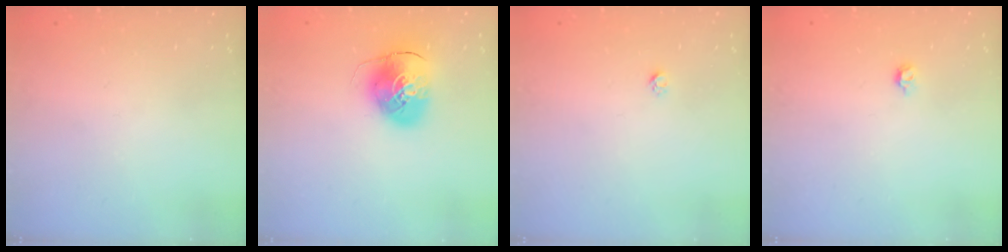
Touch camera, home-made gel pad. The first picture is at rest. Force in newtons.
{"total": 10.4, "press": 10.2, "slide": 1.8}
{"total": 1.9, "press": 1.9, "slide": 0.1}
{"total": 4.6, "press": 4.5, "slide": 0.9}